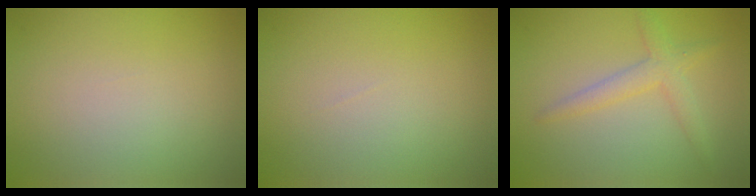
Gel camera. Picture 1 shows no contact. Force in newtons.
{"total": 0.0}
{"total": 2.4, "press": 2.4, "slide": 0.3}